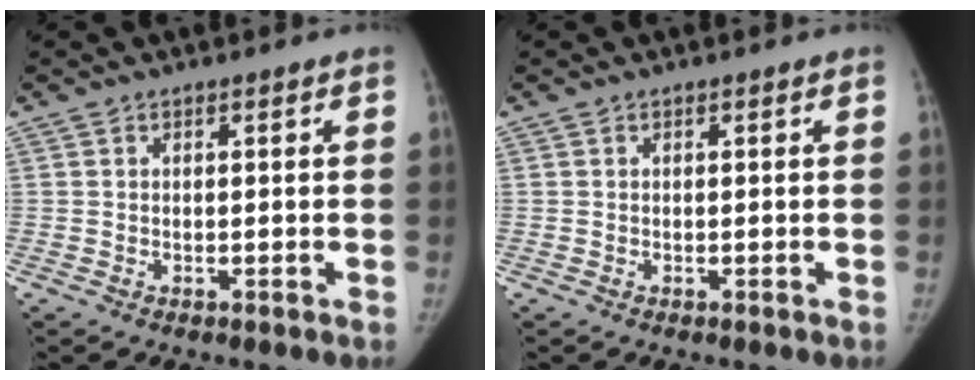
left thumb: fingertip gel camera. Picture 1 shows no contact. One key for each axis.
{"total": 0.0}